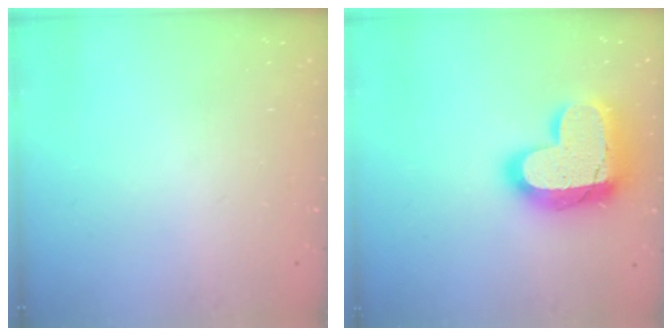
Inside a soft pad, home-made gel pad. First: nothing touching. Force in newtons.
{"total": 21.1, "press": 21.0, "slide": 1.5}